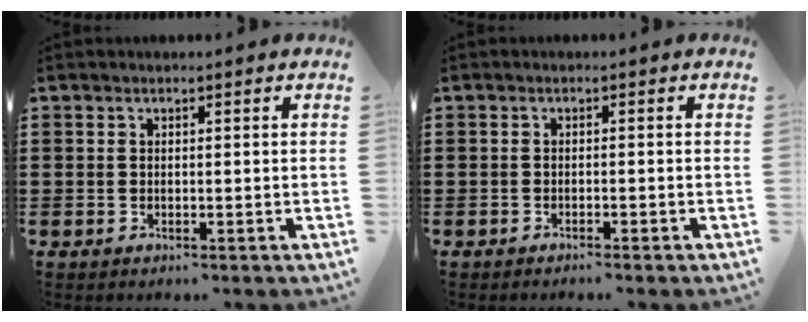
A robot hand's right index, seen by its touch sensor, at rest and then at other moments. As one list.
[{"total": 0.8, "force": [-0.8, -0.1, 0.2], "torque": [-0.005, 0.000, -0.016]}]